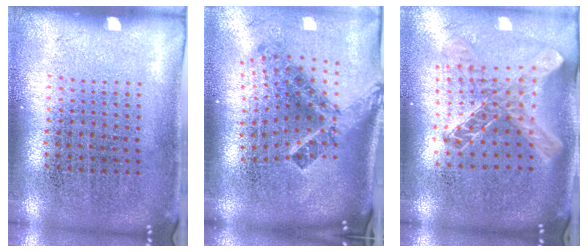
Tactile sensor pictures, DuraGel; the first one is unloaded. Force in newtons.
{"total": 2.8, "press": 1.7, "slide": 2.2}
{"total": 1.5, "press": 1.3, "slide": 0.6}